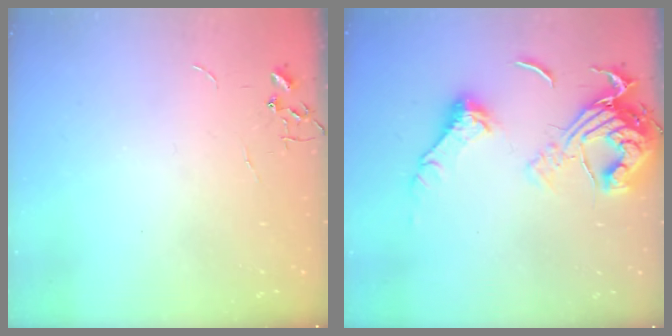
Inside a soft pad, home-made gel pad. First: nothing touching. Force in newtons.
{"total": 16.8, "press": 16.7, "slide": 1.8}